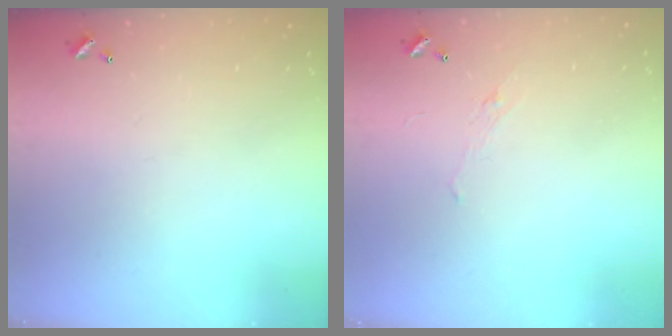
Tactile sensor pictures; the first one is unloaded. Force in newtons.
{"total": 0.9, "press": 0.5, "slide": 0.7}